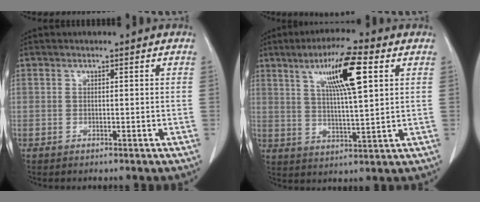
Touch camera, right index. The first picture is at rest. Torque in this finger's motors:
{"motor_torque": [1.39, 0.75, 0.58, 0.13]}